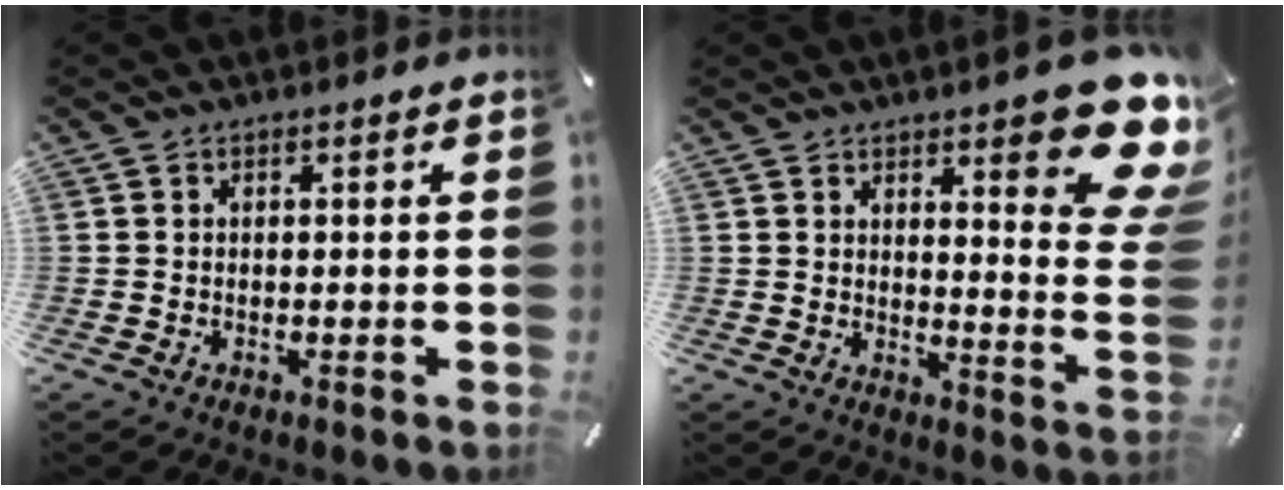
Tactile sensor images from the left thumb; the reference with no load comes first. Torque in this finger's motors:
{"motor_torque": [2.55, 2.46, 1.42, -1.35, 0.36]}